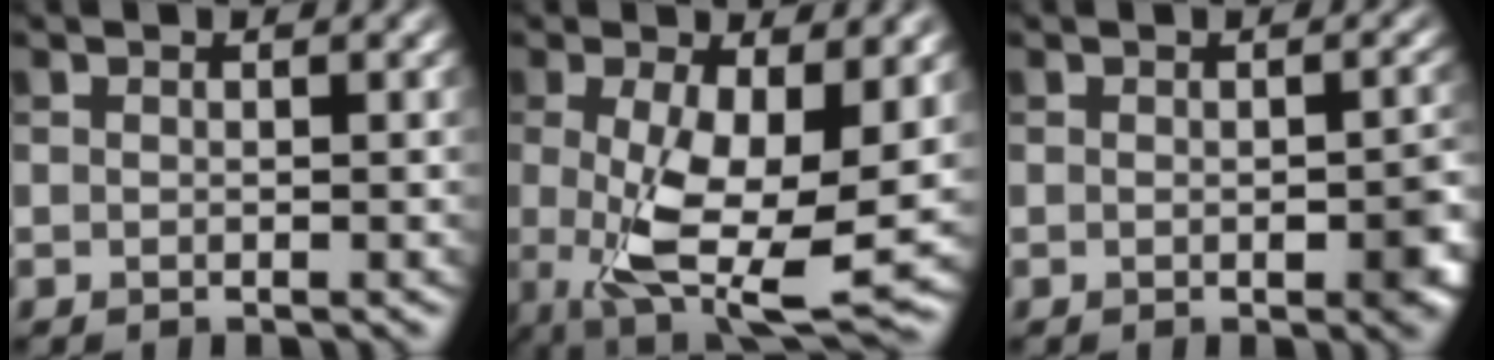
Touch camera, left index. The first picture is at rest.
{"total": 9.5, "force": [-0.9, 3.4, 8.8], "torque": [-0.170, -0.027, -0.005]}
{"total": 2.9, "force": [-0.8, 1.2, 2.6], "torque": [-0.035, -0.007, -0.008]}